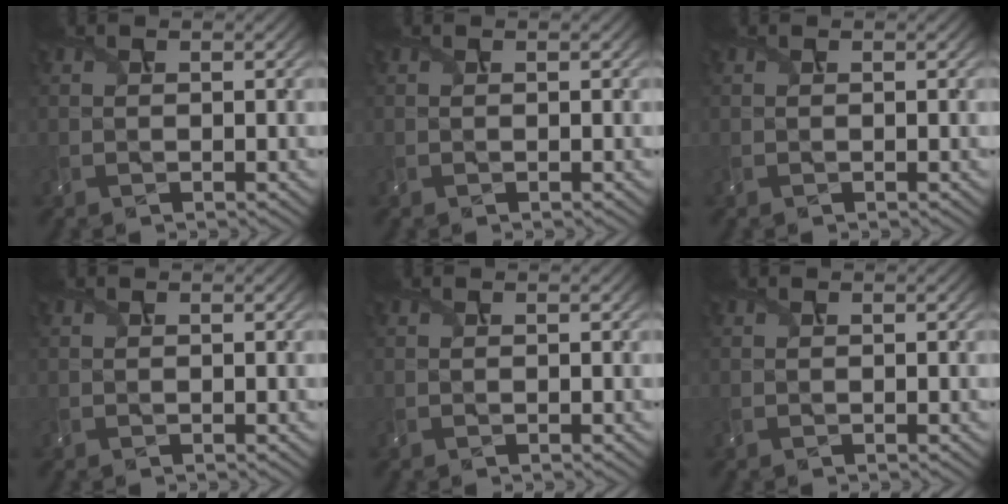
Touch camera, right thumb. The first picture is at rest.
{"total": 0.0}
{"total": 0.0}
{"total": 0.0}
{"total": 0.0}
{"total": 0.0}